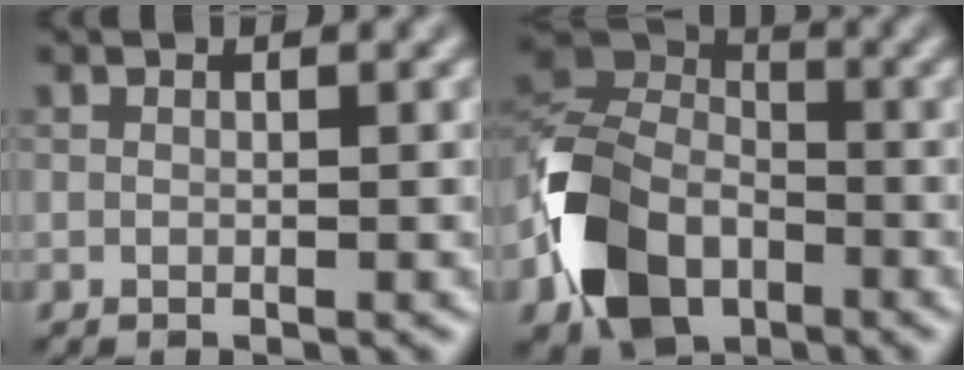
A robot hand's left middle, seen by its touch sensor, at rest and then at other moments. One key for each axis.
{"total": 9.0, "fx": -4.0, "fy": 6.5, "fz": 4.8, "tx": -0.101, "ty": 0.000, "tz": -0.091}